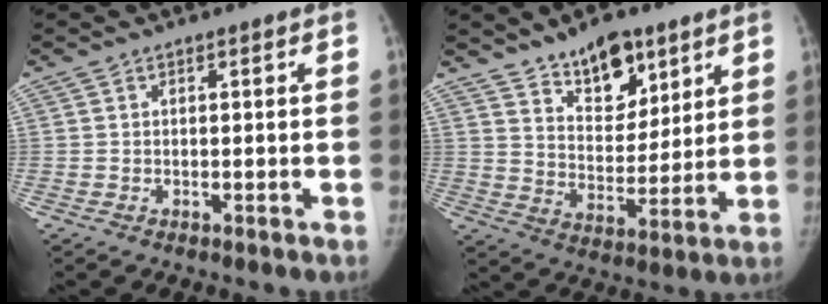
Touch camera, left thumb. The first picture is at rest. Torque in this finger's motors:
{"motor_torque": [-0.06, 0.15, 0.00, -0.20, 0.01]}